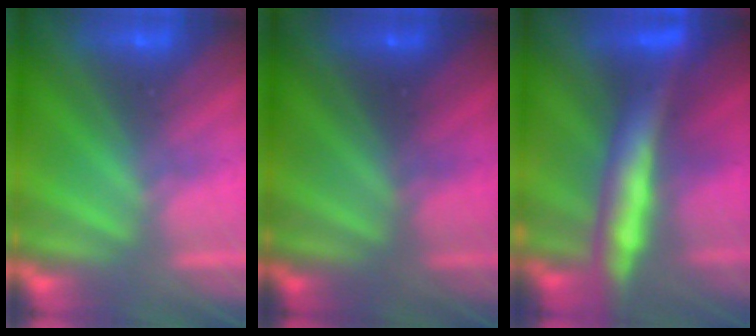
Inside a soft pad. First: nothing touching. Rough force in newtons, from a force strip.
{"total": 2.0}
{"total": 8.5}